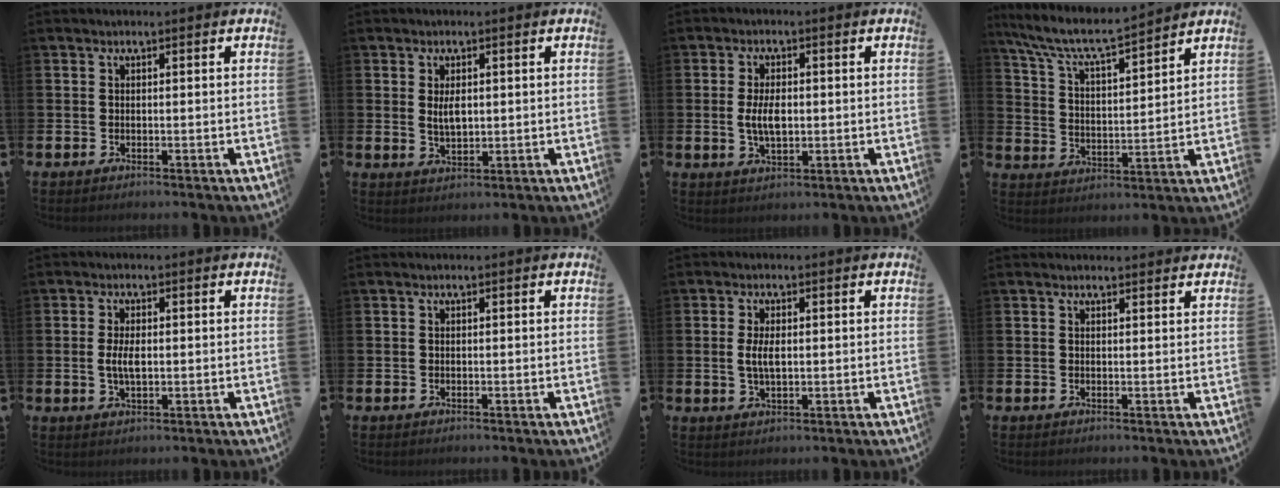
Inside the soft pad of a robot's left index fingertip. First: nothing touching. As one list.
[{"total": 2.7, "force": [0.8, 1.4, 2.3], "torque": [-0.030, -0.001, 0.008]}, {"total": 4.5, "force": [0.0, 2.3, 3.8], "torque": [-0.073, 0.002, -0.005]}, {"total": 7.6, "force": [7.0, 0.7, 3.0], "torque": [-0.090, -0.046, 0.120]}, {"total": 3.4, "force": [0.0, 1.5, 3.0], "torque": [-0.065, 0.003, -0.004]}, {"total": 0.0}, {"total": 3.3, "force": [0.3, 1.5, 3.0], "torque": [-0.050, 0.003, 0.001]}, {"total": 1.0, "force": [0.9, 0.2, 0.1], "torque": [0.006, -0.002, 0.016]}]